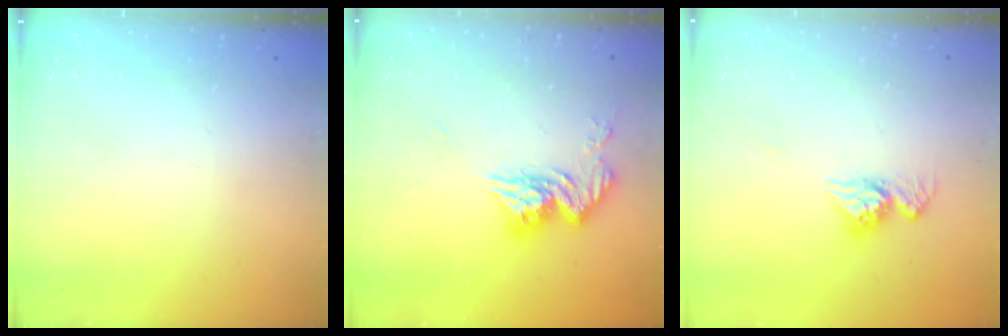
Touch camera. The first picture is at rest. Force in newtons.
{"total": 12.8, "press": 12.8, "slide": 1.1}
{"total": 11.1, "press": 11.0, "slide": 0.9}